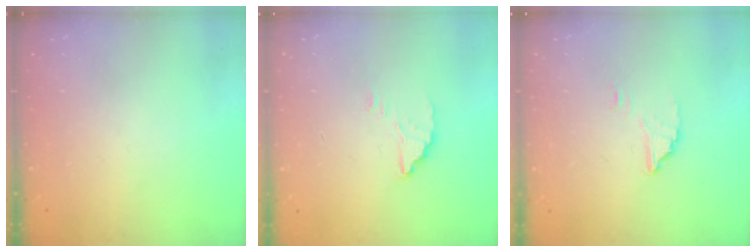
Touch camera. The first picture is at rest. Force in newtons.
{"total": 2.2, "press": 2.2, "slide": 0.2}
{"total": 2.8, "press": 2.8, "slide": 0.1}